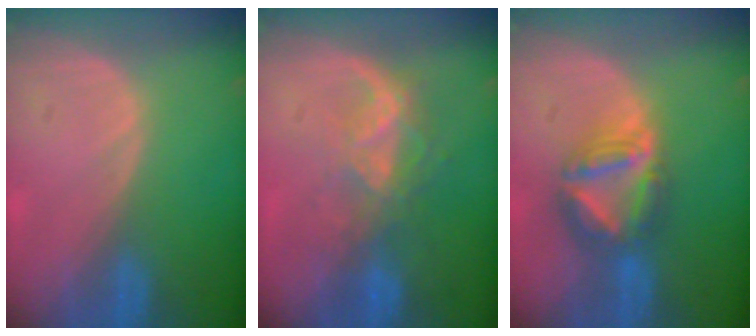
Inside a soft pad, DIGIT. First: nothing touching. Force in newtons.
{"total": 6.5, "press": 5.9, "slide": 2.7}
{"total": 7.8, "press": 6.8, "slide": 3.8}